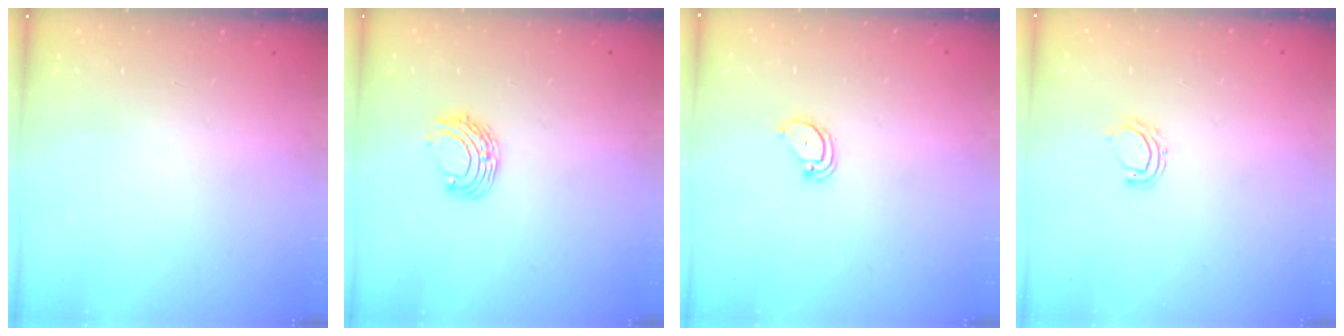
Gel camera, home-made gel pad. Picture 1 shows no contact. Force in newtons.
{"total": 6.7, "press": 6.6, "slide": 0.8}
{"total": 3.0, "press": 3.0, "slide": 0.2}
{"total": 4.4, "press": 4.2, "slide": 1.0}